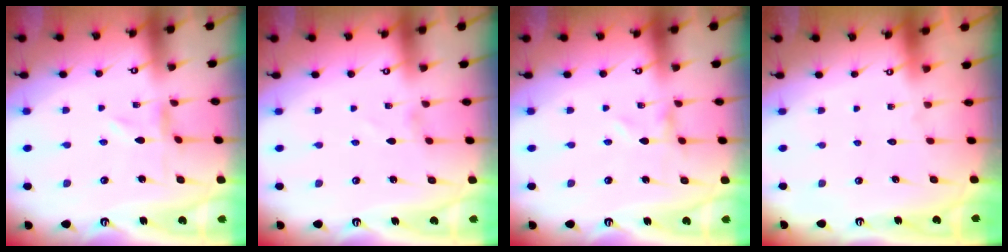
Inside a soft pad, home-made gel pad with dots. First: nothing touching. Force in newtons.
{"total": 1.4, "press": 1.4, "slide": 0.1}
{"total": 0.0}
{"total": 1.8, "press": 1.8, "slide": 0.1}